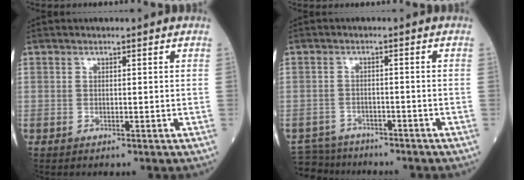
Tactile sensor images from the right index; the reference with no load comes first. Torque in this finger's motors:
{"motor_torque": [-0.22, -0.24, -0.24, -0.09]}